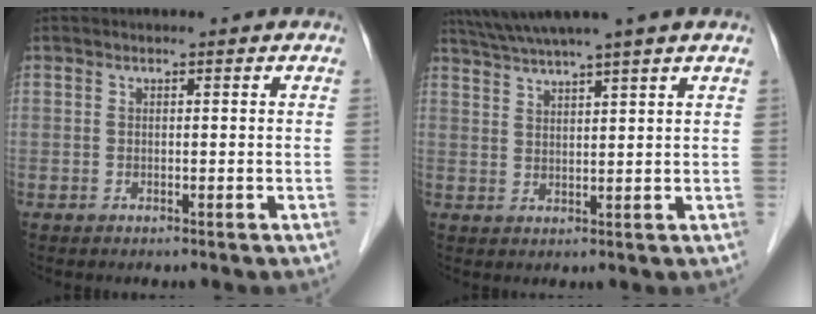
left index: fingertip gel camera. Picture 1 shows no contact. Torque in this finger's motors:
{"motor_torque": [1.03, -1.11, 0.87, 0.21]}